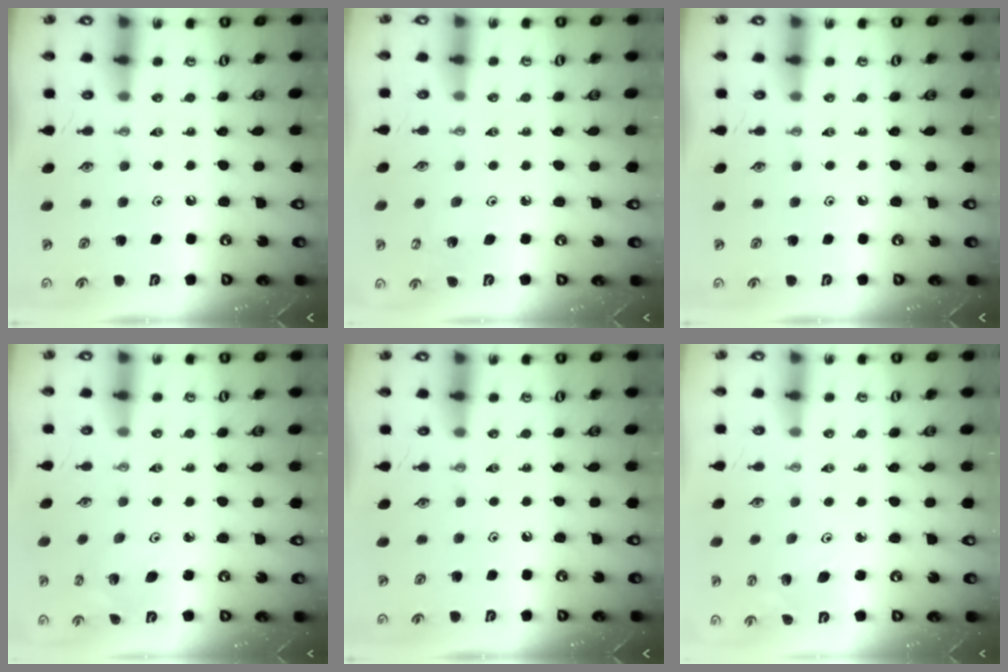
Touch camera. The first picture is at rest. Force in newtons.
{"total": 3.5, "press": 3.5, "slide": 0.2}
{"total": 0.0}
{"total": 3.2, "press": 3.1, "slide": 0.3}
{"total": 0.0}
{"total": 2.8, "press": 2.5, "slide": 1.3}